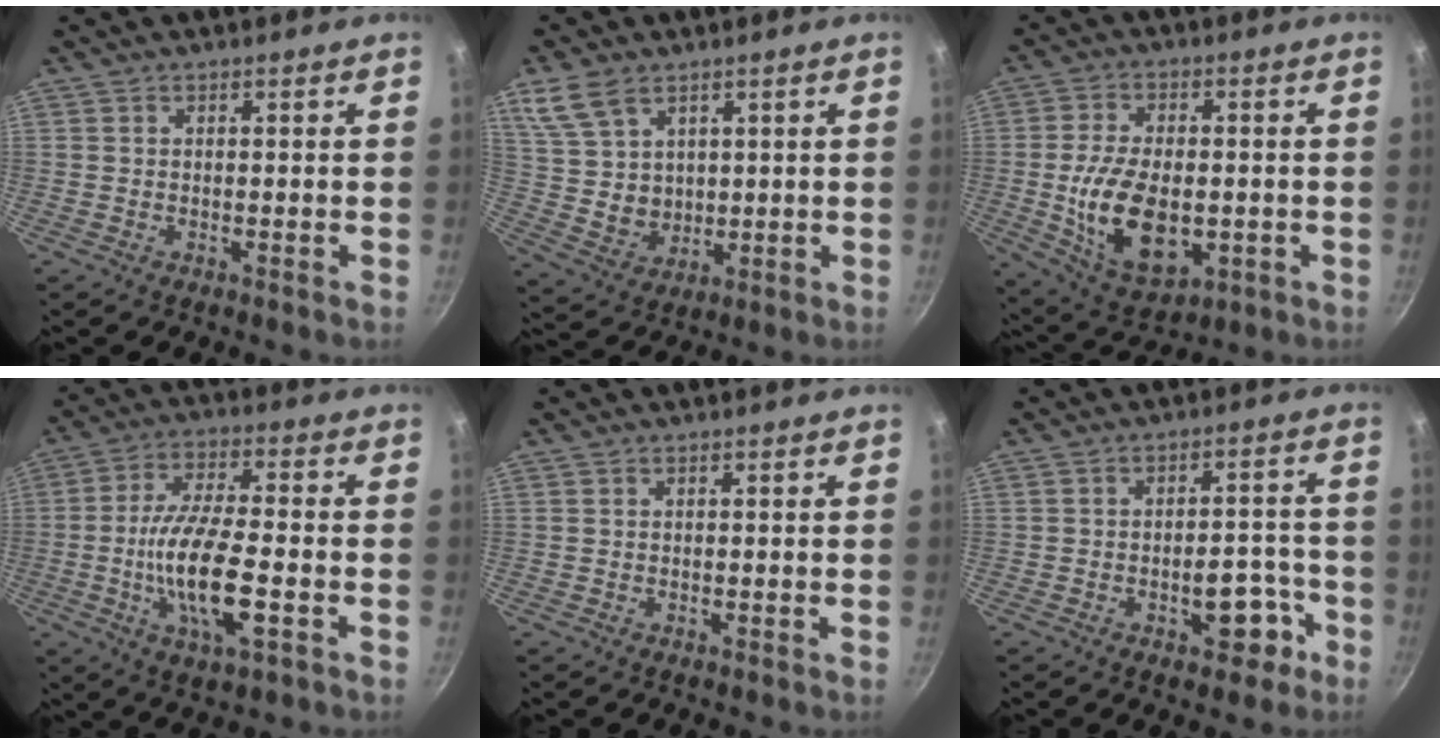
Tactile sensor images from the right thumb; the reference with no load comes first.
{"total": 10.1, "force": [5.2, 6.9, 5.1], "torque": [-0.080, -0.021, 0.118]}
{"total": 15.7, "force": [-2.2, 9.2, 12.6], "torque": [-0.211, -0.001, -0.024]}
{"total": 14.4, "force": [-3.6, 4.7, 13.1], "torque": [-0.245, 0.014, -0.073]}
{"total": 0.0}
{"total": 7.8, "force": [-3.7, 4.2, 5.5], "torque": [-0.039, 0.037, -0.041]}